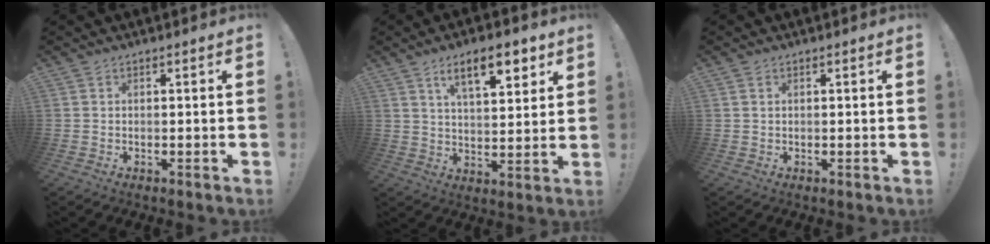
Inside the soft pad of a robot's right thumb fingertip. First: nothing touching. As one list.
[{"total": 12.1, "force": [6.6, 4.2, 9.2], "torque": [-0.131, -0.024, 0.107]}, {"total": 0.8, "force": [0.4, 0.4, 0.5], "torque": [-0.014, 0.003, 0.009]}]